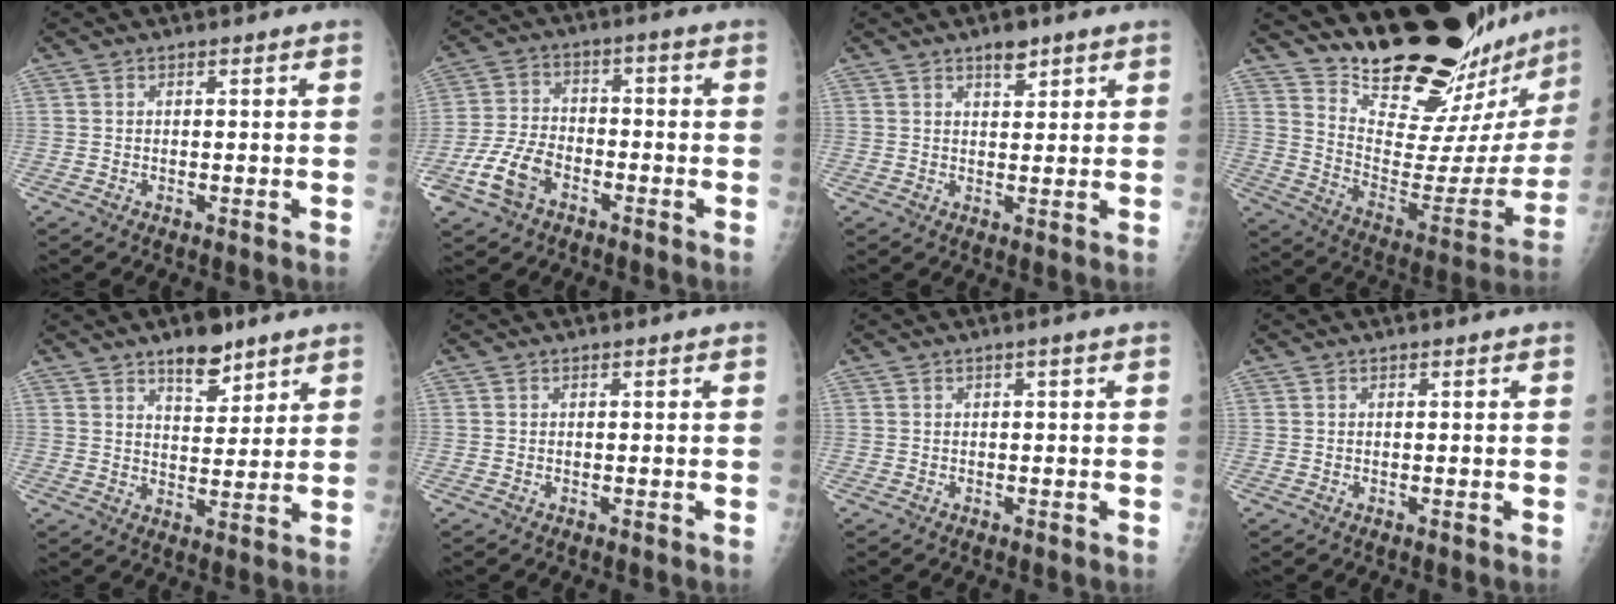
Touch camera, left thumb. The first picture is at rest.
{"total": 9.6, "force": [-4.7, 6.1, 5.7], "torque": [-0.117, 0.025, -0.090]}
{"total": 3.3, "force": [2.3, 1.7, 1.7], "torque": [-0.009, -0.012, 0.034]}
{"total": 26.8, "force": [23.9, 5.1, 11.1], "torque": [-0.133, -0.200, 0.344]}
{"total": 7.8, "force": [5.5, 3.7, 4.1], "torque": [-0.034, -0.034, 0.086]}
{"total": 0.0}
{"total": 0.0}
{"total": 0.0}